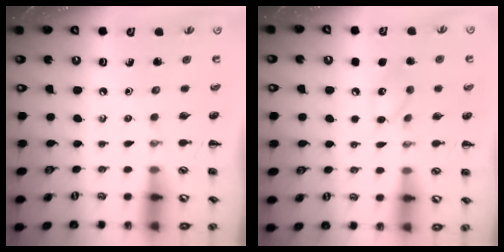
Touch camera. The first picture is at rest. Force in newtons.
{"total": 7.8, "press": 7.7, "slide": 1.3}